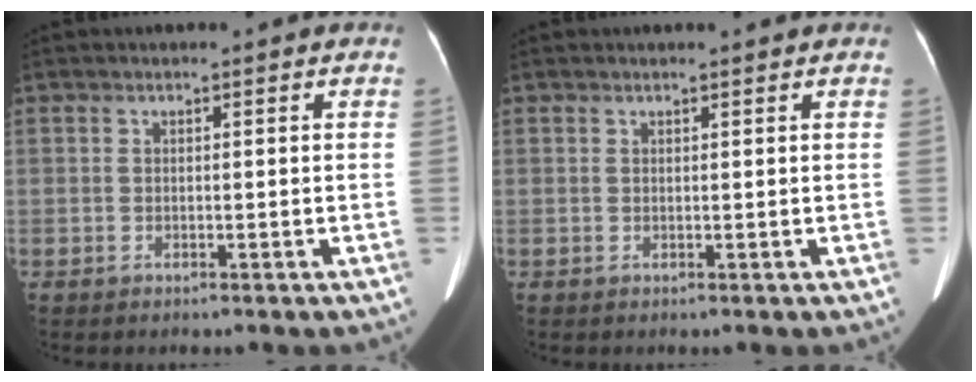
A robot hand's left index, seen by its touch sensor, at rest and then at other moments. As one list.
[{"total": 1.4, "force": [1.3, 0.1, 0.4], "torque": [-0.009, 0.006, 0.016]}]